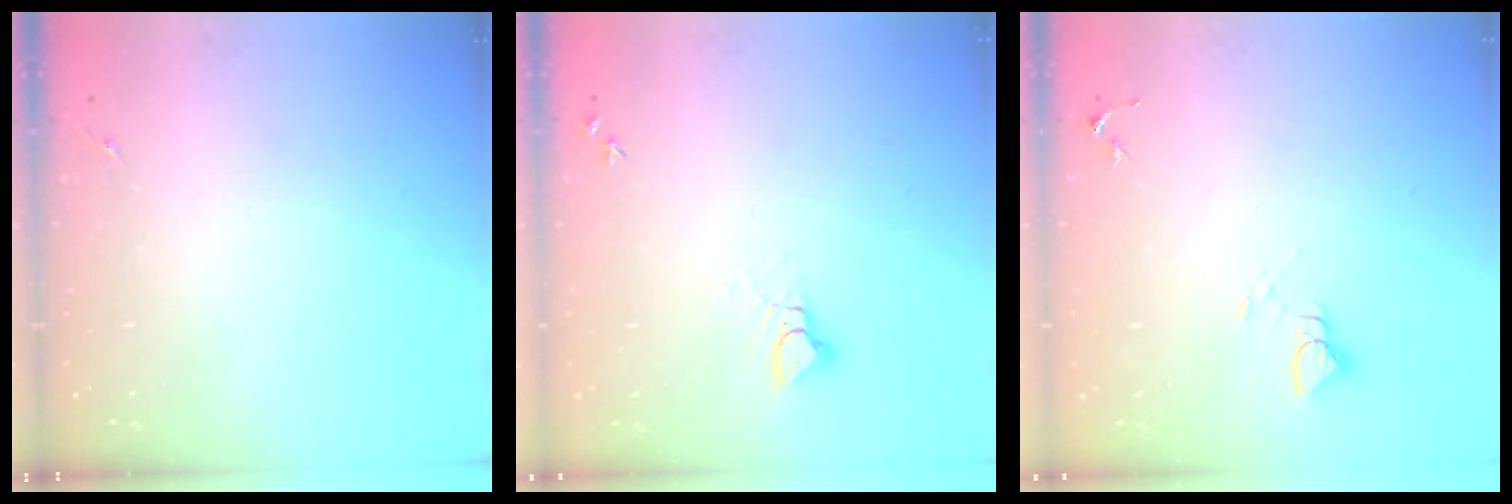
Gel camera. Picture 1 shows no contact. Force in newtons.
{"total": 3.7, "press": 3.7, "slide": 0.3}
{"total": 3.1, "press": 3.1, "slide": 0.1}